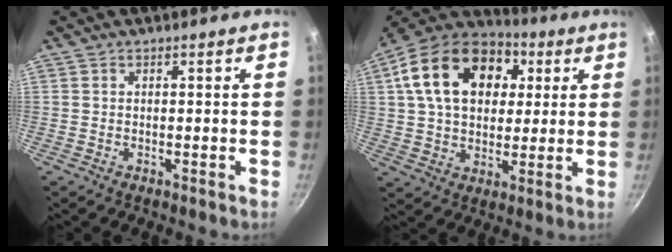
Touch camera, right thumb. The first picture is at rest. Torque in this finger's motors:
{"motor_torque": [0.40, 3.91, 1.16, -0.12, 0.14]}